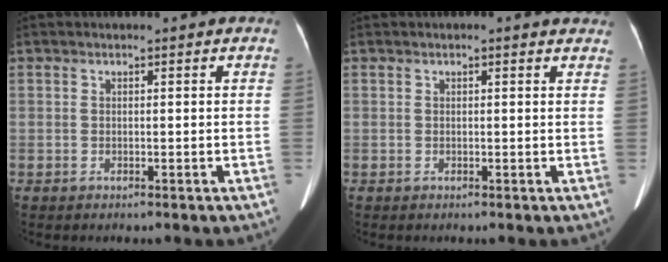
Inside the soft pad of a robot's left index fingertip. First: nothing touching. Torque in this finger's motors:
{"motor_torque": [1.08, -1.08, 0.11, 0.01]}